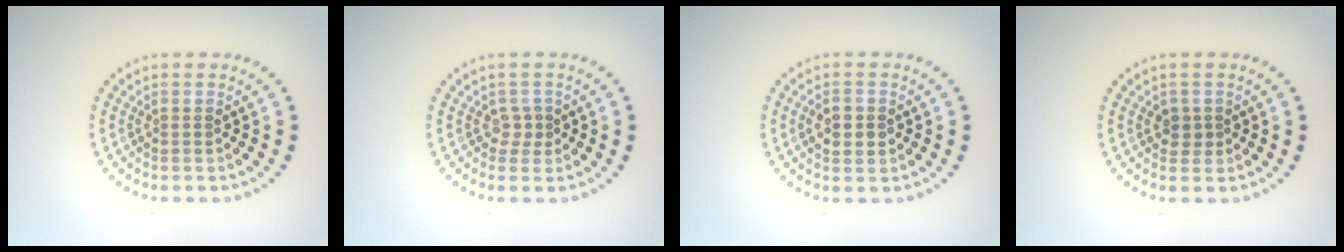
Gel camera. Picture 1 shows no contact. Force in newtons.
{"total": 1.1, "press": 0.7, "slide": 0.7}
{"total": 2.0, "press": 2.0, "slide": 0.2}
{"total": 1.4, "press": 1.2, "slide": 0.7}